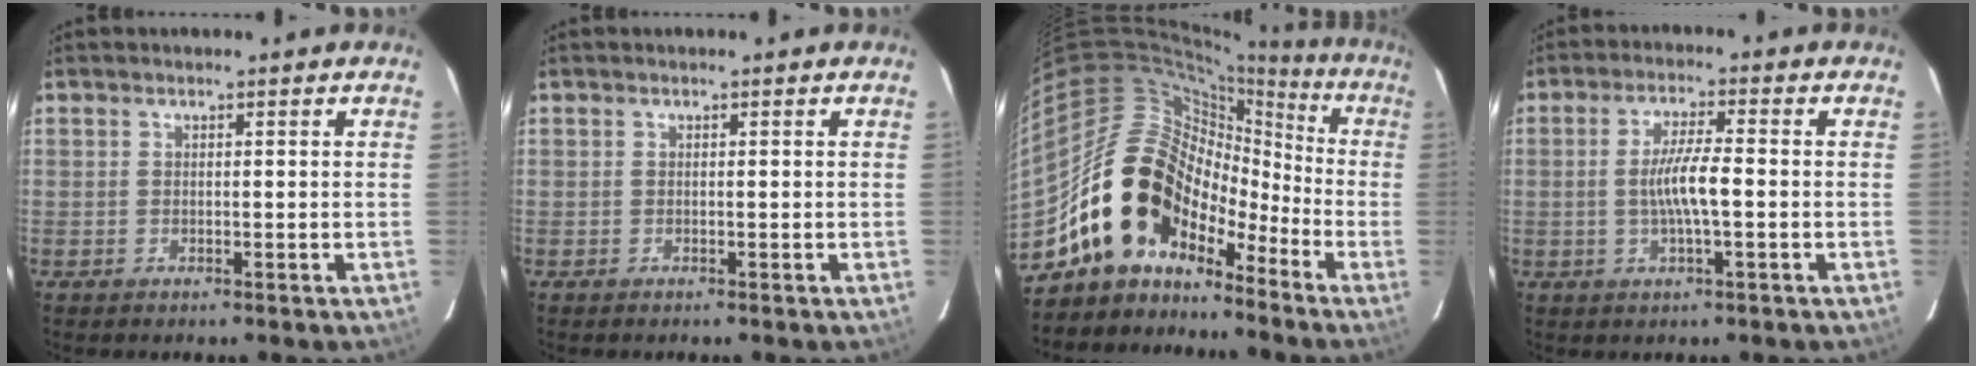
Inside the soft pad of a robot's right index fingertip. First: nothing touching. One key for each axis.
{"total": 0.0}
{"total": 17.9, "fx": -10.4, "fy": 12.8, "fz": 7.1, "tx": -0.131, "ty": 0.045, "tz": -0.179}
{"total": 6.1, "fx": -1.0, "fy": 0.5, "fz": 6.0, "tx": -0.111, "ty": -0.001, "tz": -0.017}